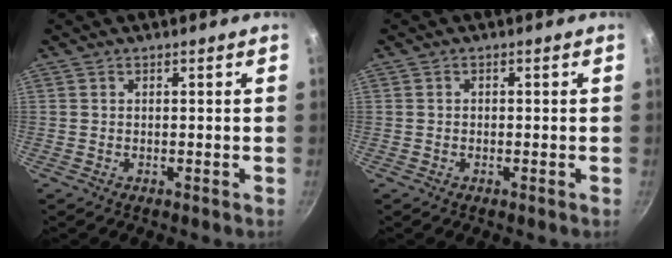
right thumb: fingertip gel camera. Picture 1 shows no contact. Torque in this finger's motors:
{"motor_torque": [-0.49, -0.30, -0.07, 0.21, -0.06]}